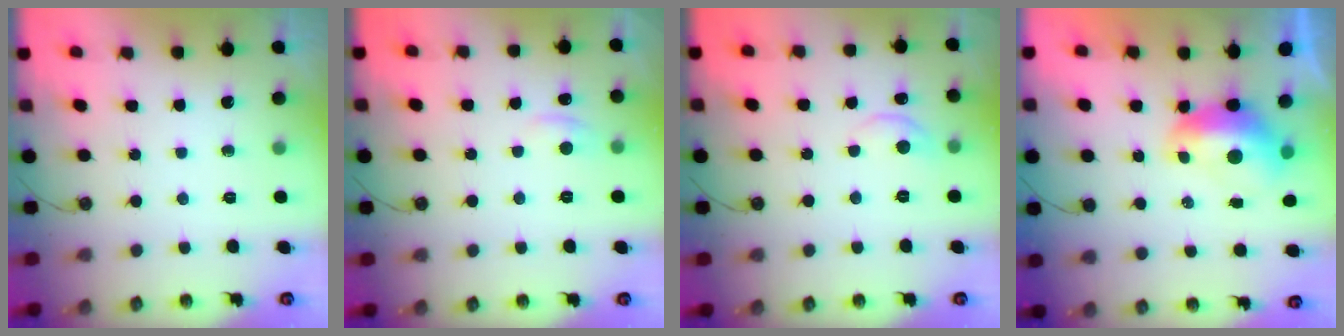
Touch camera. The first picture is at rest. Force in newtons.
{"total": 0.8, "press": 0.0, "slide": 0.8}
{"total": 1.9, "press": 1.7, "slide": 0.7}
{"total": 1.9, "press": 1.8, "slide": 0.6}